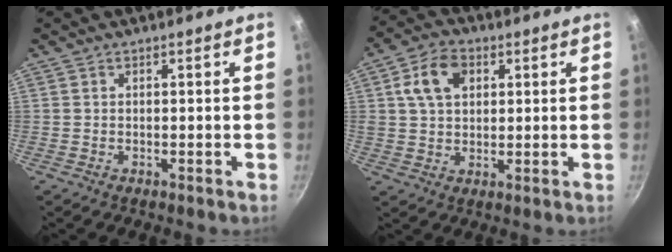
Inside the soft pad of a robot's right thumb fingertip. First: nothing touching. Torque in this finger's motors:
{"motor_torque": [1.10, 2.16, 0.94, 0.00, 0.41]}